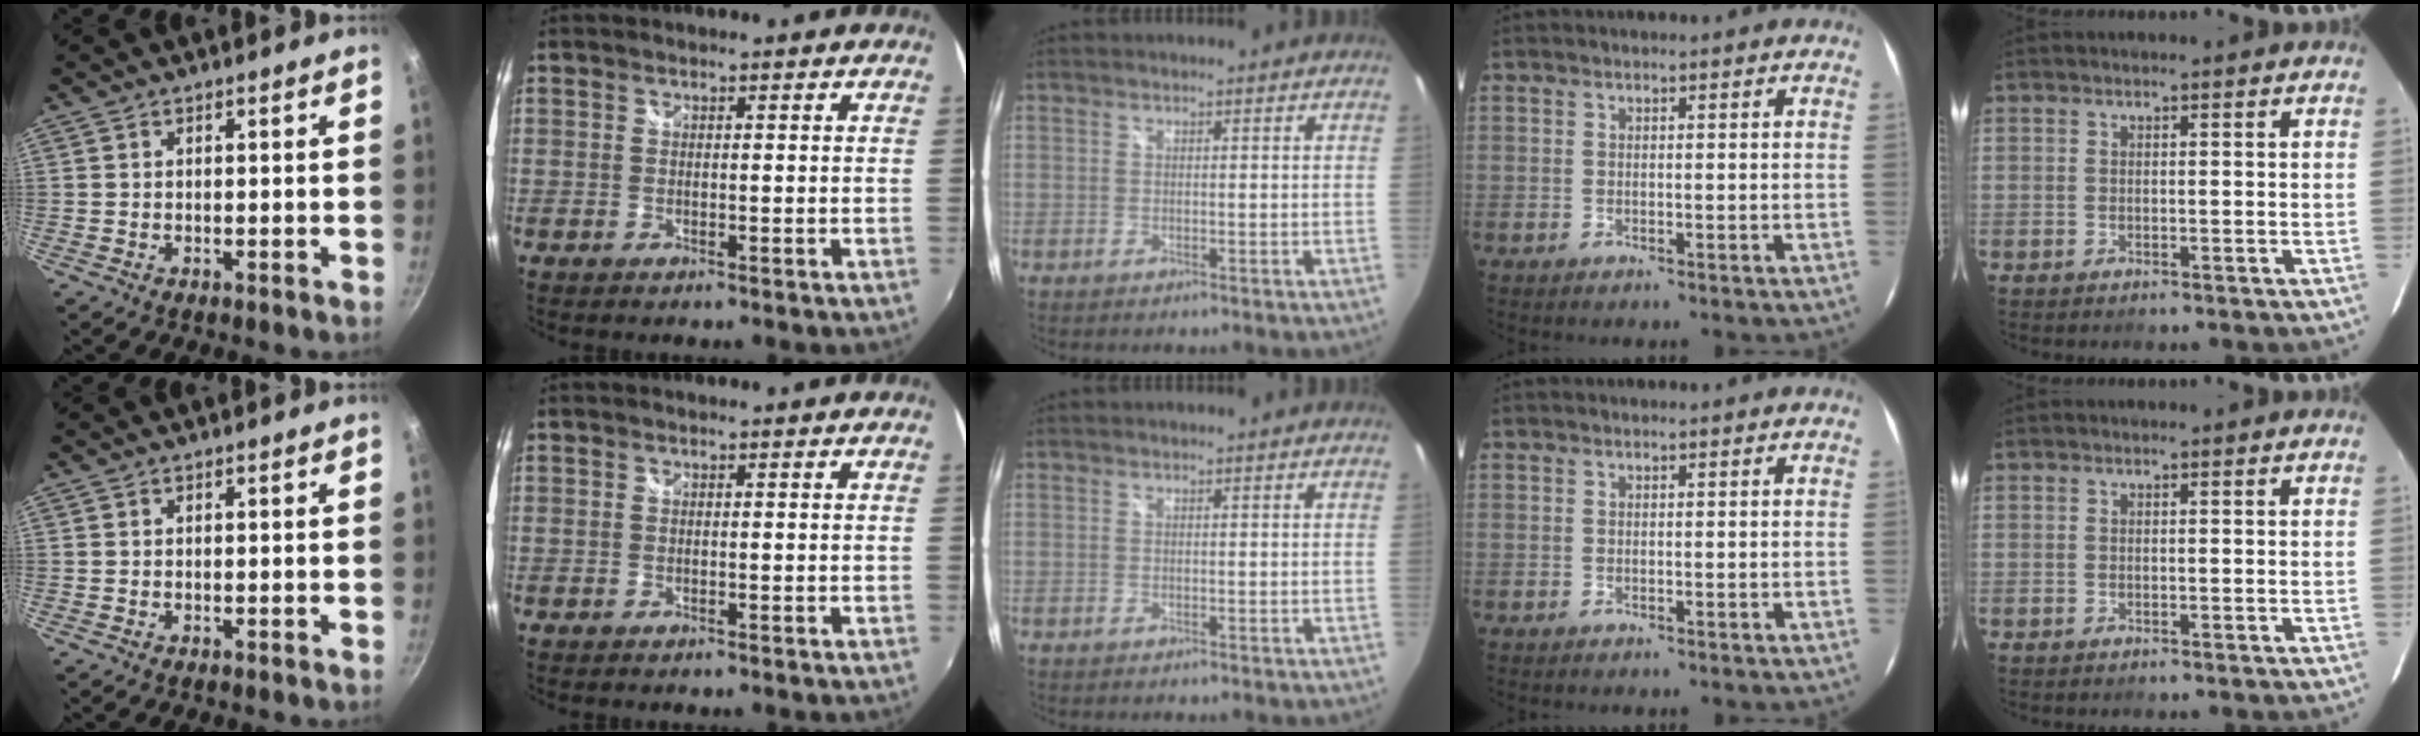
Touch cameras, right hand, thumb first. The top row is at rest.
{}